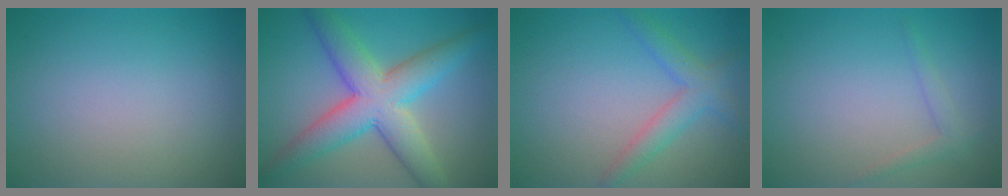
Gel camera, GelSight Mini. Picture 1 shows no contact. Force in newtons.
{"total": 7.8, "press": 7.8, "slide": 0.3}
{"total": 3.1, "press": 3.1, "slide": 0.1}
{"total": 1.2, "press": 1.2, "slide": 0.1}